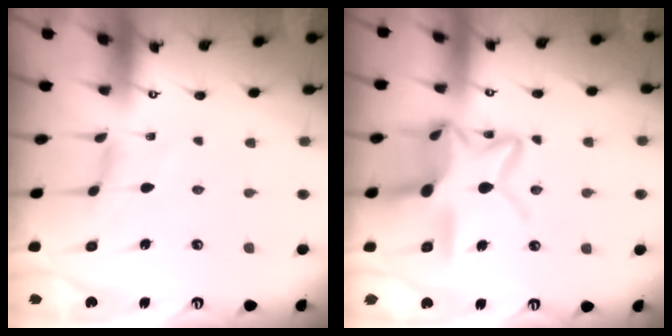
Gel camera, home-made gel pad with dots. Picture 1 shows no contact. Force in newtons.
{"total": 17.4, "press": 17.4, "slide": 1.3}